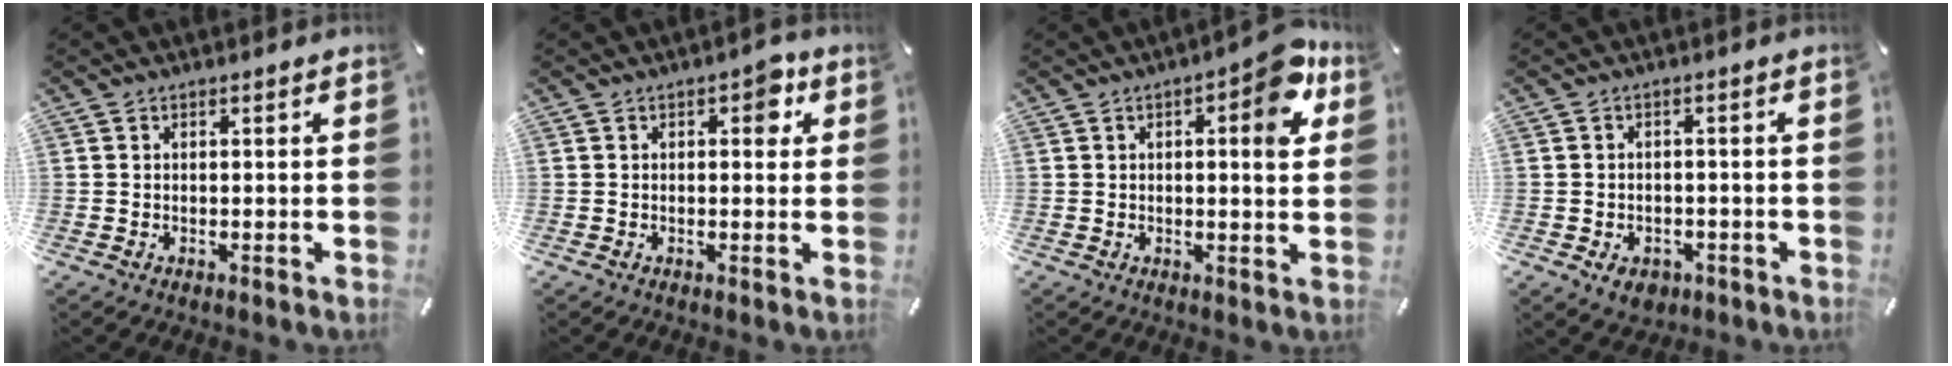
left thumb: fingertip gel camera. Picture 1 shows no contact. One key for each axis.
{"total": 3.9, "fx": 1.2, "fy": 2.3, "fz": 3.0, "tx": -0.024, "ty": -0.004, "tz": 0.009}
{"total": 8.4, "fx": 3.3, "fy": 3.0, "fz": 7.1, "tx": -0.072, "ty": -0.024, "tz": 0.043}
{"total": 4.1, "fx": -1.8, "fy": 3.2, "fz": 1.9, "tx": -0.029, "ty": 0.003, "tz": -0.033}